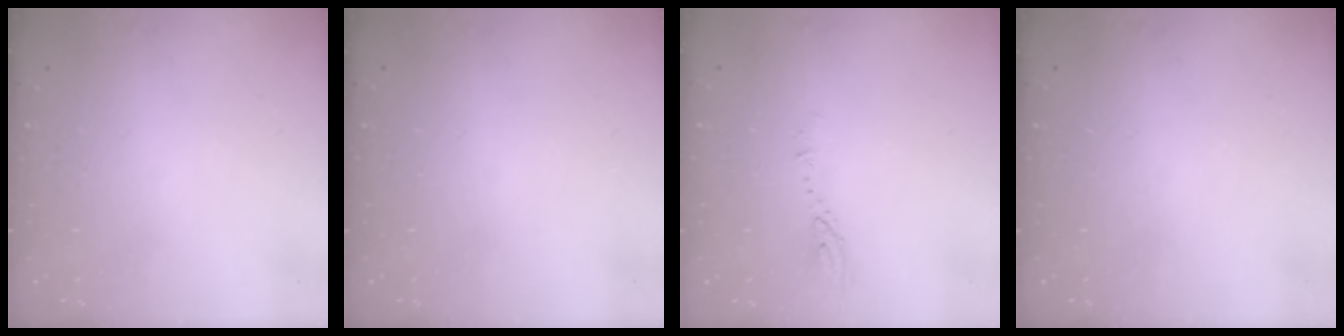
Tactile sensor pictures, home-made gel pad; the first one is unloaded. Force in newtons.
{"total": 0.0}
{"total": 3.5, "press": 3.4, "slide": 0.3}
{"total": 0.0}